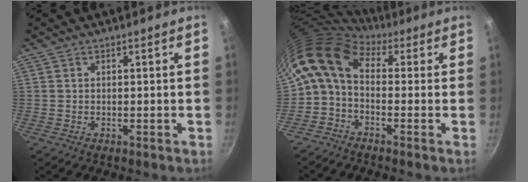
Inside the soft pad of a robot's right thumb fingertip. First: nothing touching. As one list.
[{"total": 9.9, "force": [1.5, 6.3, 7.5], "torque": [-0.138, 0.029, 0.006]}]